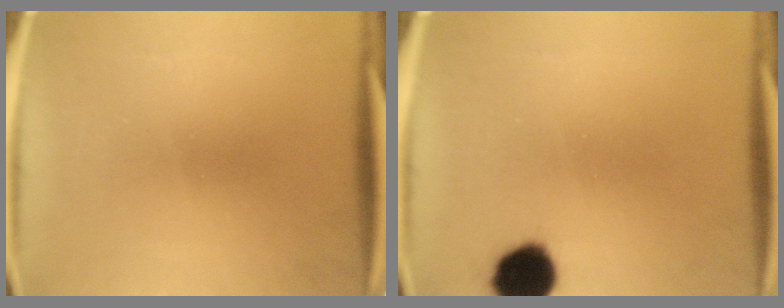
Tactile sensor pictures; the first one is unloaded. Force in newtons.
{"total": 9.9}